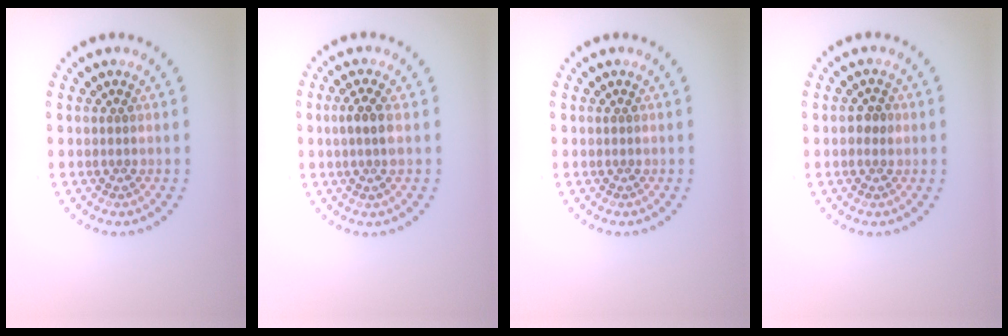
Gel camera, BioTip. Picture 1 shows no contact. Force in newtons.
{"total": 2.1, "press": 1.8, "slide": 1.1}
{"total": 0.0}
{"total": 1.4, "press": 1.4, "slide": 0.1}